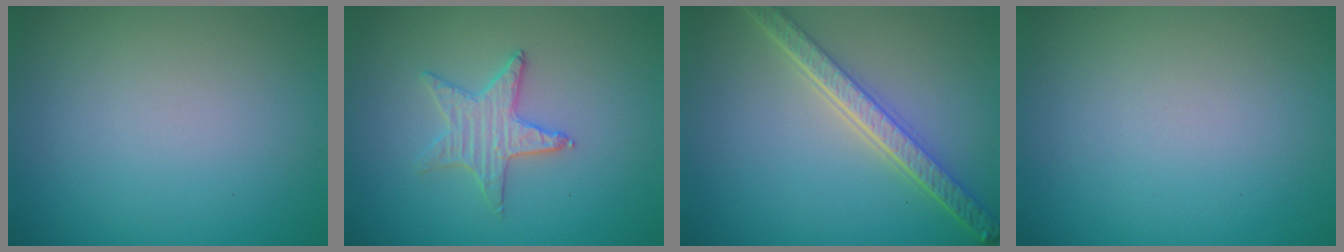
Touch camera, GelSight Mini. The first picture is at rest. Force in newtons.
{"total": 1.9, "press": 1.9, "slide": 0.2}
{"total": 5.2, "press": 4.0, "slide": 3.3}
{"total": 0.0}